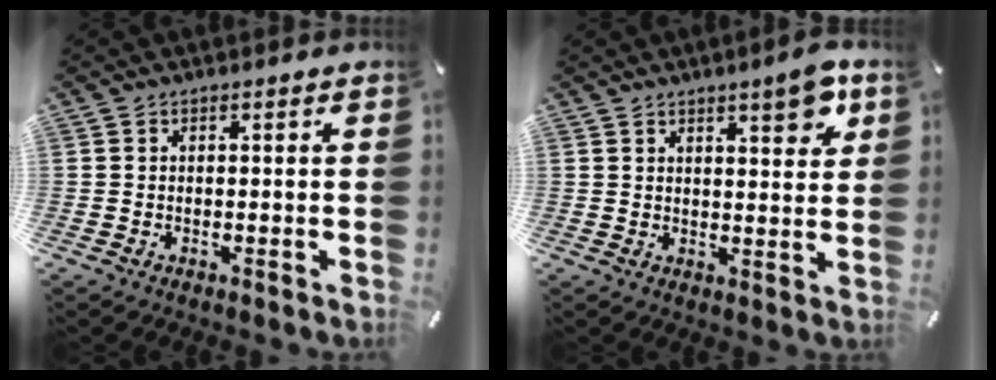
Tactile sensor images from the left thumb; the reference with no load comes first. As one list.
[{"total": 7.0, "force": [4.5, 2.2, 4.9], "torque": [-0.064, -0.022, 0.072]}]